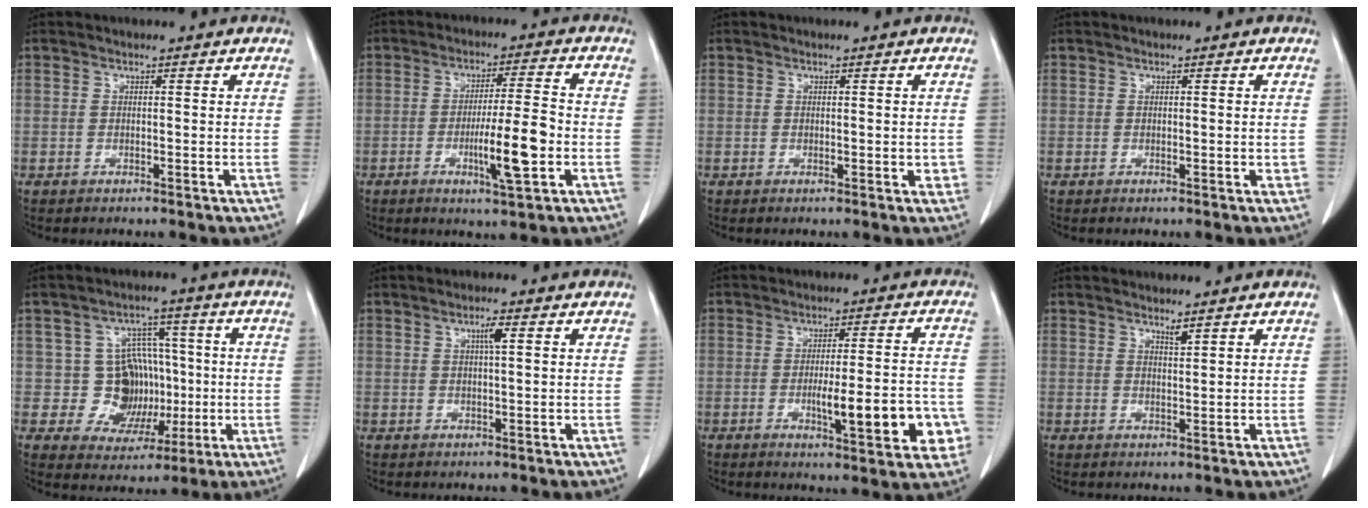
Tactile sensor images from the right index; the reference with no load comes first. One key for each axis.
{"total": 9.3, "fx": -2.6, "fy": 0.5, "fz": 8.9, "tx": -0.149, "ty": -0.004, "tz": -0.043}
{"total": 1.9, "fx": -0.3, "fy": 0.8, "fz": 1.7, "tx": -0.016, "ty": -0.001, "tz": -0.001}
{"total": 1.2, "fx": -0.2, "fy": 0.4, "fz": 1.1, "tx": -0.012, "ty": -0.001, "tz": 0.000}
{"total": 8.9, "fx": -0.1, "fy": 8.2, "fz": 3.4, "tx": -0.036, "ty": 0.033, "tz": 0.011}
{"total": 2.3, "fx": 0.8, "fy": 0.1, "fz": 2.1, "tx": -0.039, "ty": 0.001, "tz": 0.013}
{"total": 12.1, "fx": -3.5, "fy": 2.5, "fz": 11.3, "tx": -0.142, "ty": 0.007, "tz": -0.042}
{"total": 1.2, "fx": 1.1, "fy": -0.1, "fz": 0.6, "tx": -0.013, "ty": -0.007, "tz": 0.020}